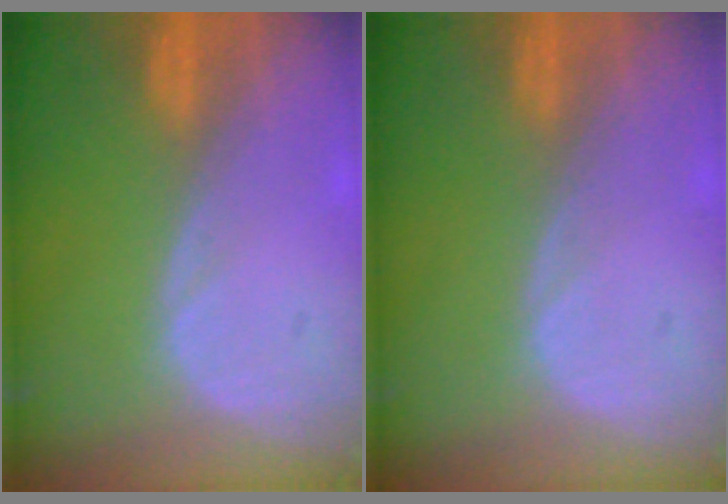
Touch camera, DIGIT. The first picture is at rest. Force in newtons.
{"total": 0.0}